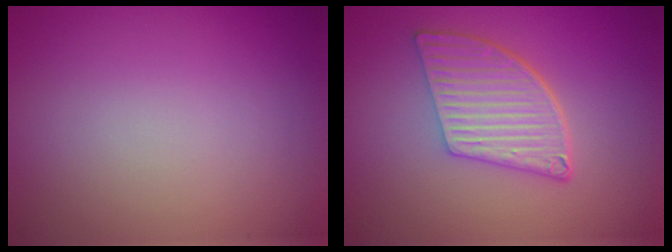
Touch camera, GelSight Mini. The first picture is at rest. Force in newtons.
{"total": 5.7, "press": 4.2, "slide": 3.8}